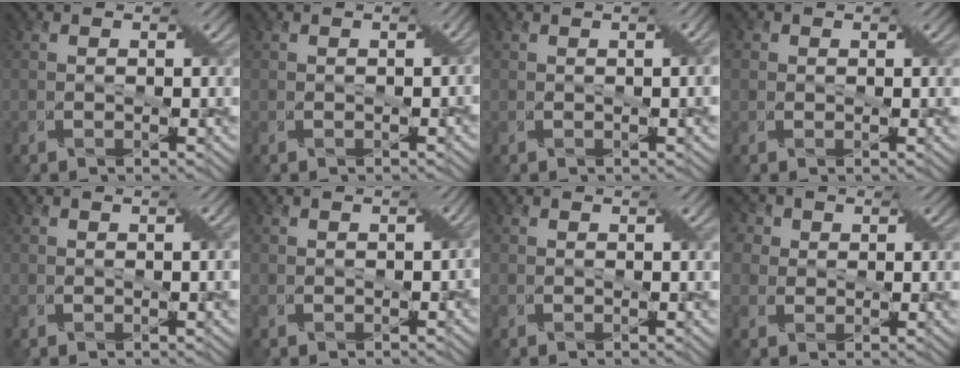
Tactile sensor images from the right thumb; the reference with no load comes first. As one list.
[{"total": 1.2, "force": [-0.2, 0.8, 0.9], "torque": [-0.008, -0.002, -0.003]}, {"total": 2.6, "force": [0.1, 0.4, 2.6], "torque": [-0.036, 0.010, -0.001]}, {"total": 1.7, "force": [0.5, 1.6, 0.6], "torque": [-0.009, 0.009, -0.004]}, {"total": 1.9, "force": [0.1, 0.4, 1.9], "torque": [-0.024, 0.006, 0.001]}, {"total": 1.7, "force": [-0.3, 1.1, 1.3], "torque": [-0.013, -0.003, -0.004]}, {"total": 1.3, "force": [0.2, 0.0, 1.3], "torque": [-0.015, 0.003, 0.007]}, {"total": 6.9, "force": [2.9, 5.5, 3.0], "torque": [-0.079, 0.027, 0.036]}]